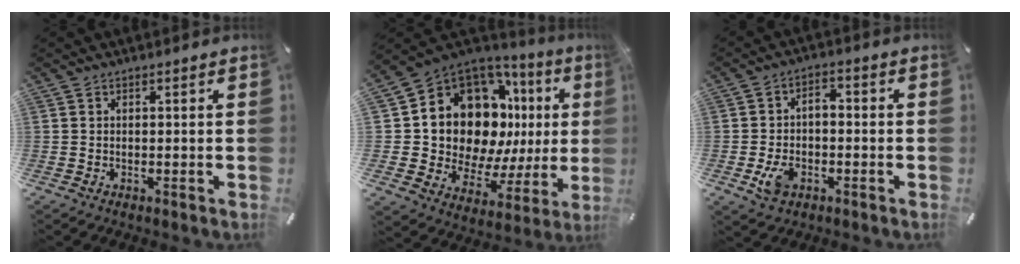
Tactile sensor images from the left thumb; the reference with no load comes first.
{"total": 16.0, "force": [6.0, 11.7, 9.2], "torque": [-0.146, -0.079, 0.119]}
{"total": 7.2, "force": [-2.1, 4.9, 4.8], "torque": [-0.097, 0.007, -0.041]}